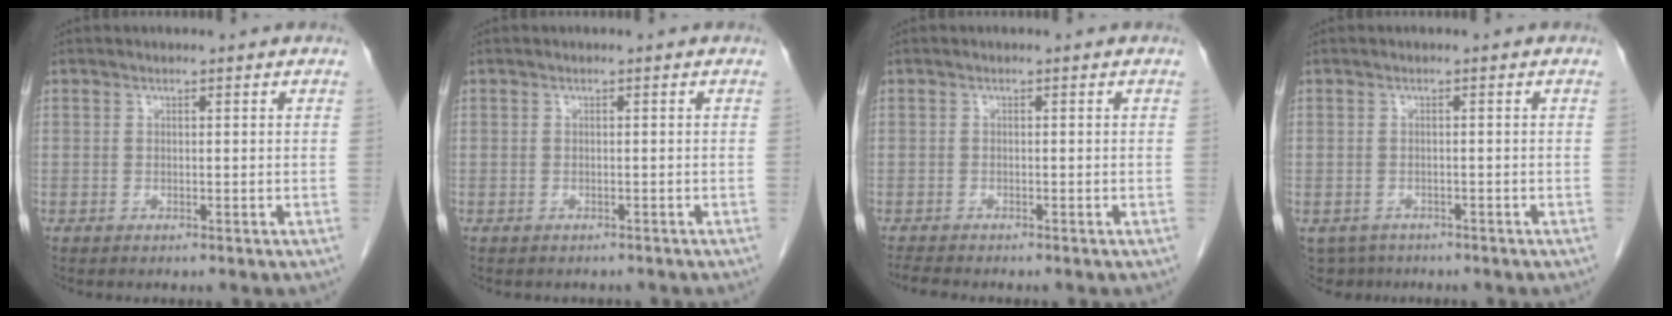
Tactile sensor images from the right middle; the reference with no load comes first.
{"total": 2.0, "force": [-1.7, 0.9, 0.4], "torque": [-0.015, -0.002, -0.020]}
{"total": 2.1, "force": [-2.0, 0.1, 0.7], "torque": [-0.017, -0.008, -0.033]}
{"total": 4.5, "force": [-3.3, 3.0, 0.7], "torque": [-0.011, -0.002, -0.050]}